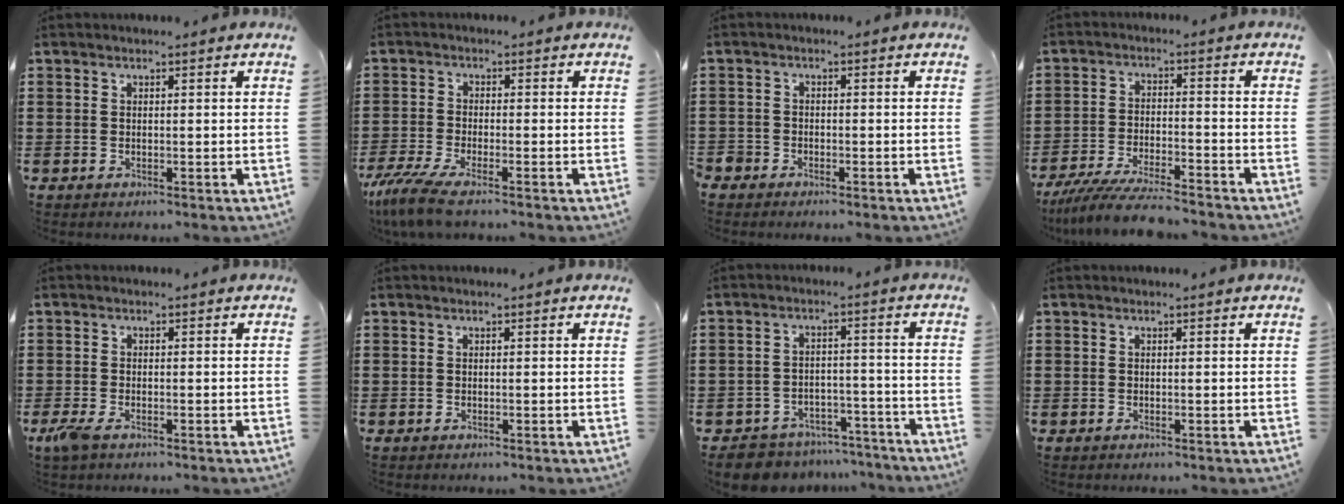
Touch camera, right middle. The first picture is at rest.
{"total": 5.2, "force": [-4.2, 0.6, 3.1], "torque": [-0.087, -0.022, -0.086]}
{"total": 1.6, "force": [-1.4, 0.7, 0.0], "torque": [-0.004, 0.003, -0.033]}
{"total": 7.1, "force": [-6.6, 0.5, 2.7], "torque": [-0.063, -0.004, -0.127]}
{"total": 1.8, "force": [-0.9, 0.5, 1.5], "torque": [-0.041, -0.007, -0.021]}
{"total": 0.0}
{"total": 6.2, "force": [-6.1, 1.4, 0.5], "torque": [-0.017, 0.018, -0.122]}
{"total": 0.0}